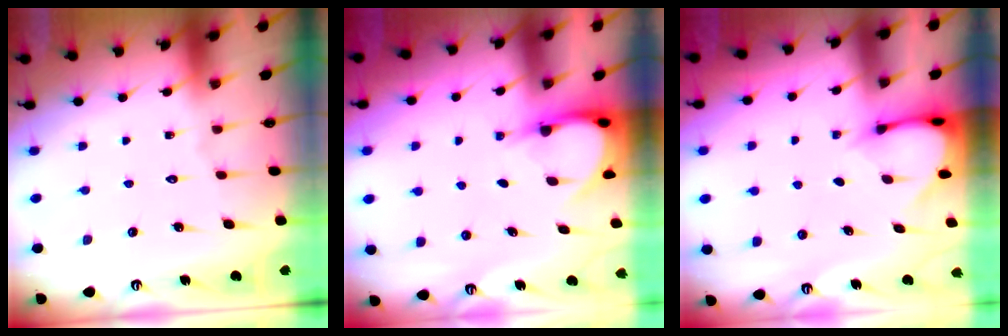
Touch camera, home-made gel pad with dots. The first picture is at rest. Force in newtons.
{"total": 3.8, "press": 3.8, "slide": 0.4}
{"total": 3.1, "press": 3.1, "slide": 0.2}